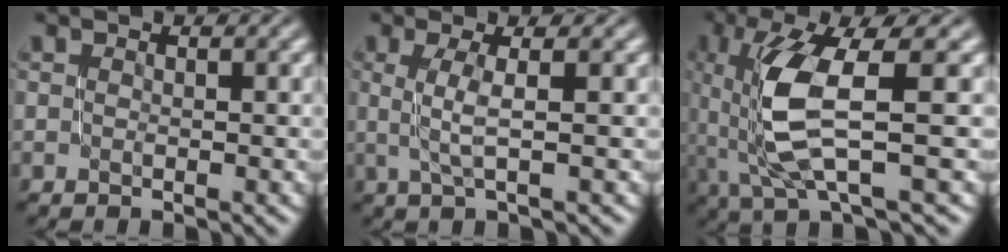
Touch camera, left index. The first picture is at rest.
{"total": 2.6, "force": [0.4, 0.7, 2.5], "torque": [-0.045, 0.004, 0.007]}
{"total": 7.8, "force": [0.6, 2.2, 7.5], "torque": [-0.157, -0.006, 0.020]}